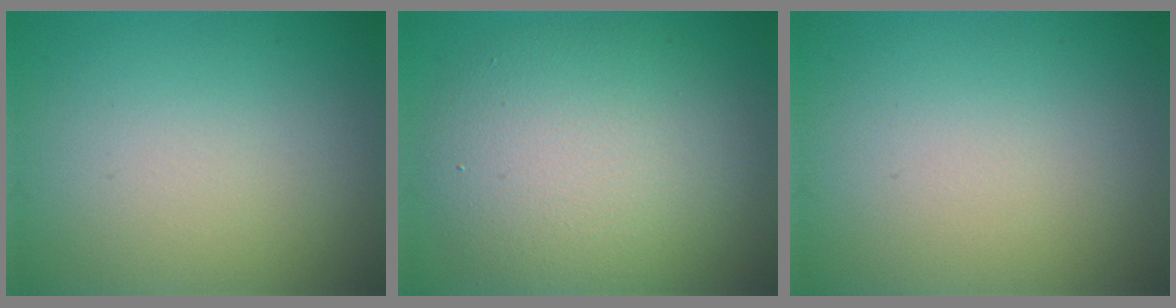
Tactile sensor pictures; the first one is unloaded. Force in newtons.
{"total": 8.6, "press": 8.6, "slide": 0.3}
{"total": 0.0}